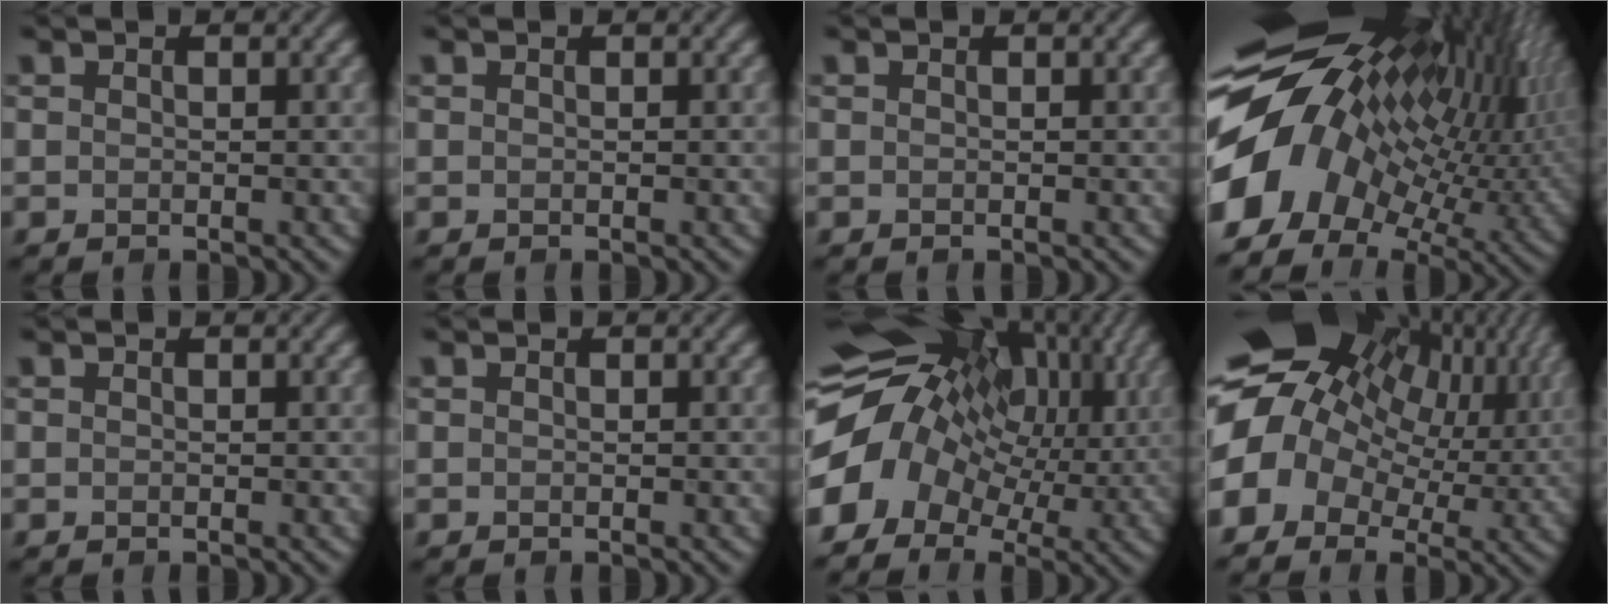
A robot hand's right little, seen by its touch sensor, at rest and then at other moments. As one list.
[{"total": 0.0}, {"total": 0.0}, {"total": 15.4, "force": [1.3, 9.4, 12.2], "torque": [-0.241, 0.011, 0.024]}, {"total": 0.0}, {"total": 0.0}, {"total": 12.9, "force": [1.1, 9.8, 8.3], "torque": [-0.149, 0.003, 0.022]}, {"total": 18.7, "force": [4.0, 14.2, 11.4], "torque": [-0.226, 0.012, 0.065]}]